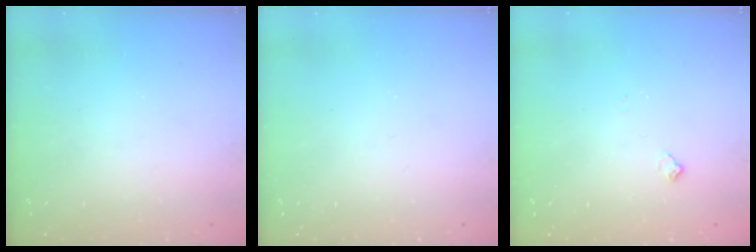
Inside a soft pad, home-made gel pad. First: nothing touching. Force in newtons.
{"total": 0.0}
{"total": 5.4, "press": 5.3, "slide": 0.7}